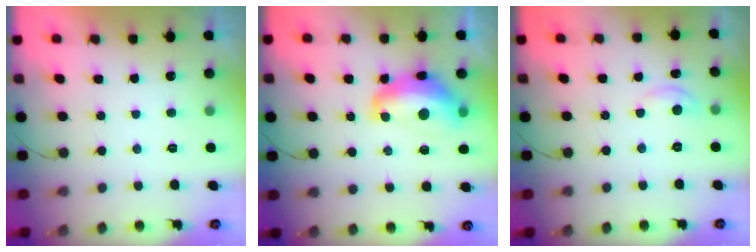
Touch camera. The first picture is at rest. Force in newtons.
{"total": 13.7, "press": 13.6, "slide": 1.2}
{"total": 2.8, "press": 2.8, "slide": 0.3}